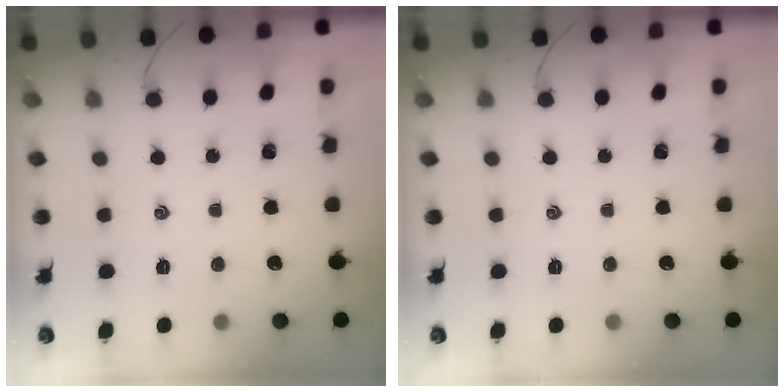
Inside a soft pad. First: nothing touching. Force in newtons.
{"total": 0.0}